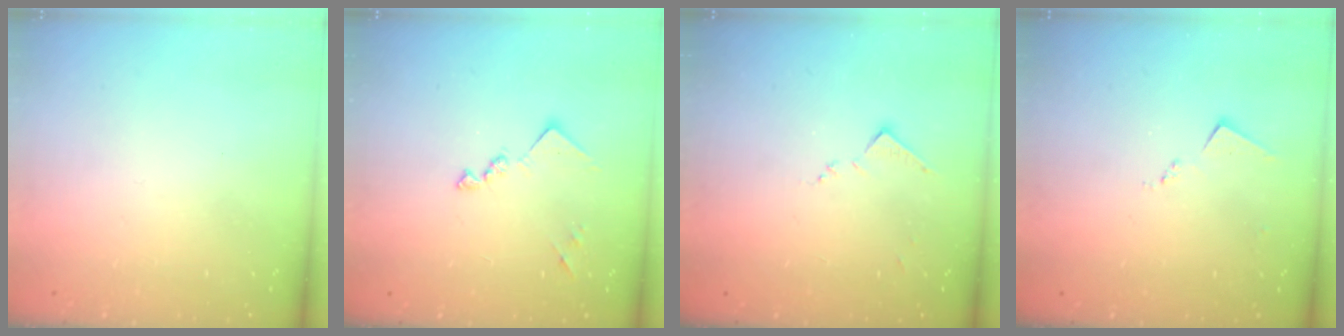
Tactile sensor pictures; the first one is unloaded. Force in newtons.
{"total": 10.5, "press": 10.4, "slide": 0.5}
{"total": 7.5, "press": 7.5, "slide": 0.6}
{"total": 6.8, "press": 6.8, "slide": 0.3}